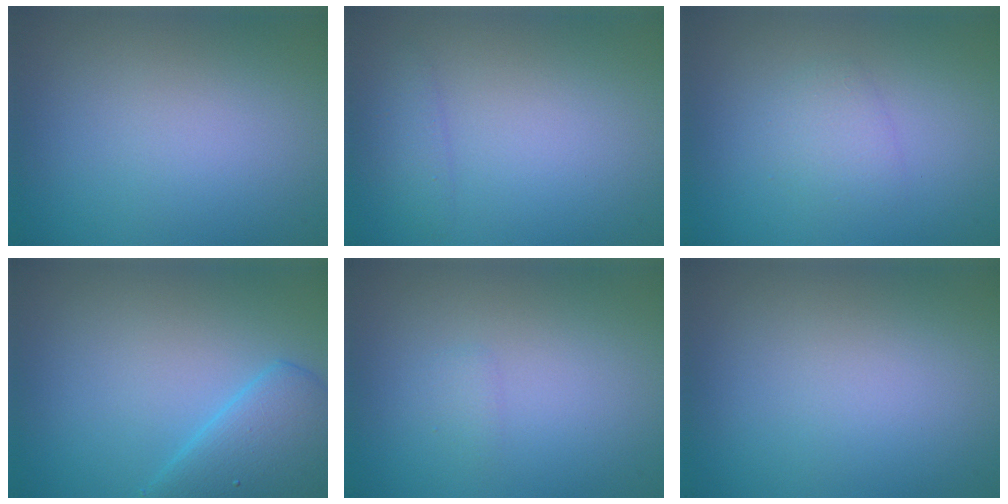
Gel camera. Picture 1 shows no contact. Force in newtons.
{"total": 1.3, "press": 1.3, "slide": 0.0}
{"total": 1.5, "press": 1.5, "slide": 0.1}
{"total": 5.2, "press": 5.2, "slide": 0.3}
{"total": 0.7, "press": 0.7, "slide": 0.1}
{"total": 0.0}